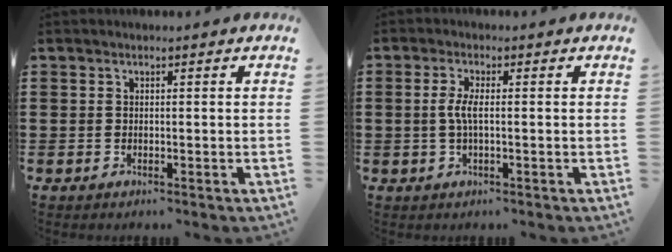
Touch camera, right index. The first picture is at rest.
{"total": 3.1, "force": [-0.2, 0.6, 3.0], "torque": [-0.071, -0.006, -0.010]}